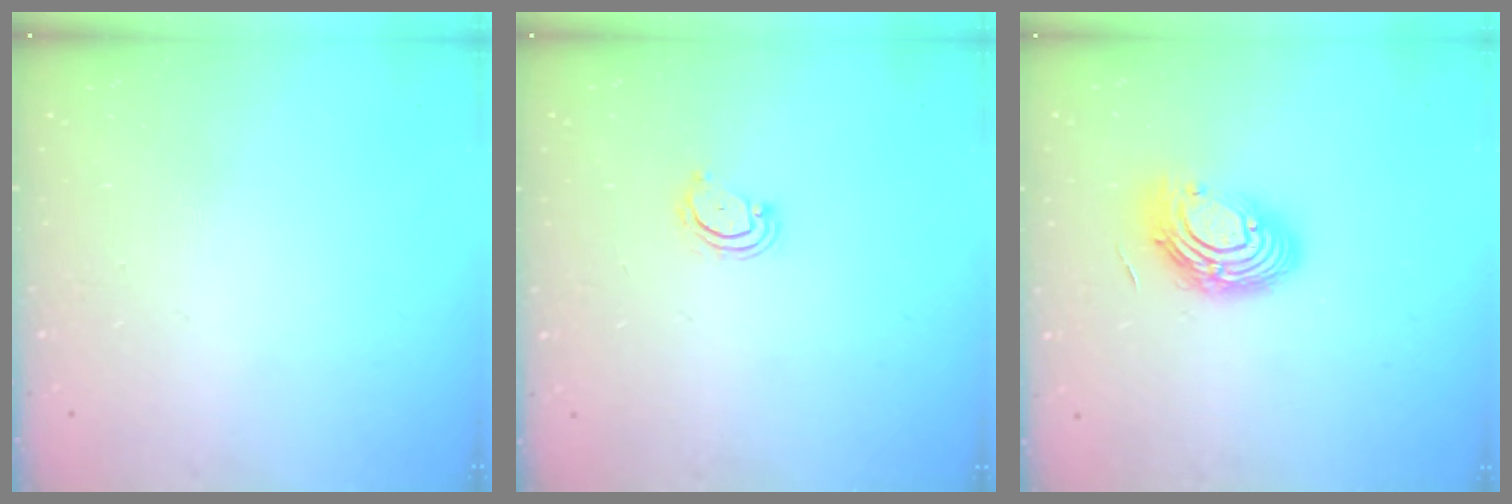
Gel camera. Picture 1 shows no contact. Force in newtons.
{"total": 3.9, "press": 3.9, "slide": 0.3}
{"total": 12.0, "press": 12.0, "slide": 1.1}